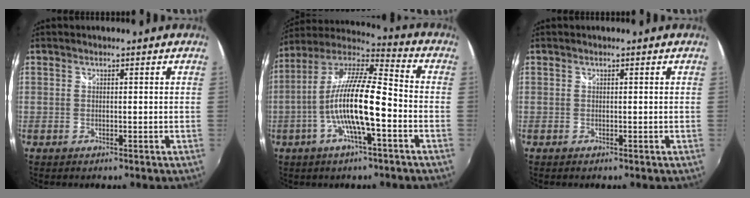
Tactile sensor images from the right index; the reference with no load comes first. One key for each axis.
{"total": 15.4, "fx": -4.2, "fy": 2.6, "fz": 14.6, "tx": -0.268, "ty": 0.001, "tz": -0.081}
{"total": 0.0}